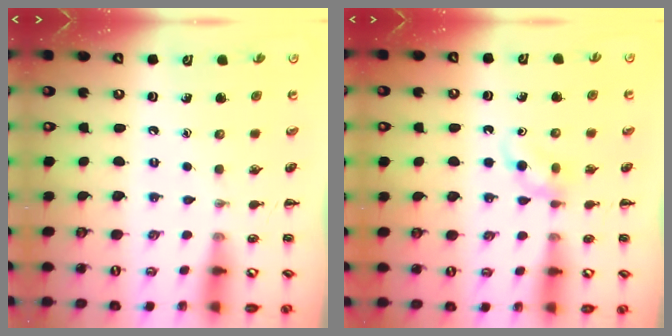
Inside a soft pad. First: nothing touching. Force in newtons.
{"total": 2.5, "press": 2.3, "slide": 1.1}